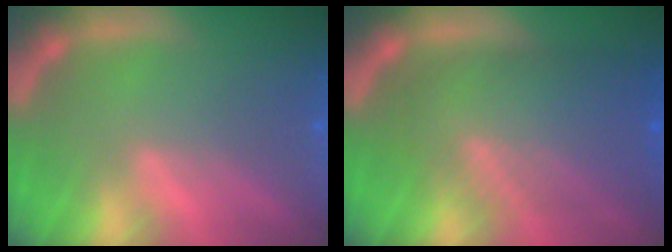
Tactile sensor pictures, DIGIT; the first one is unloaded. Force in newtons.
{"total": 9.0}